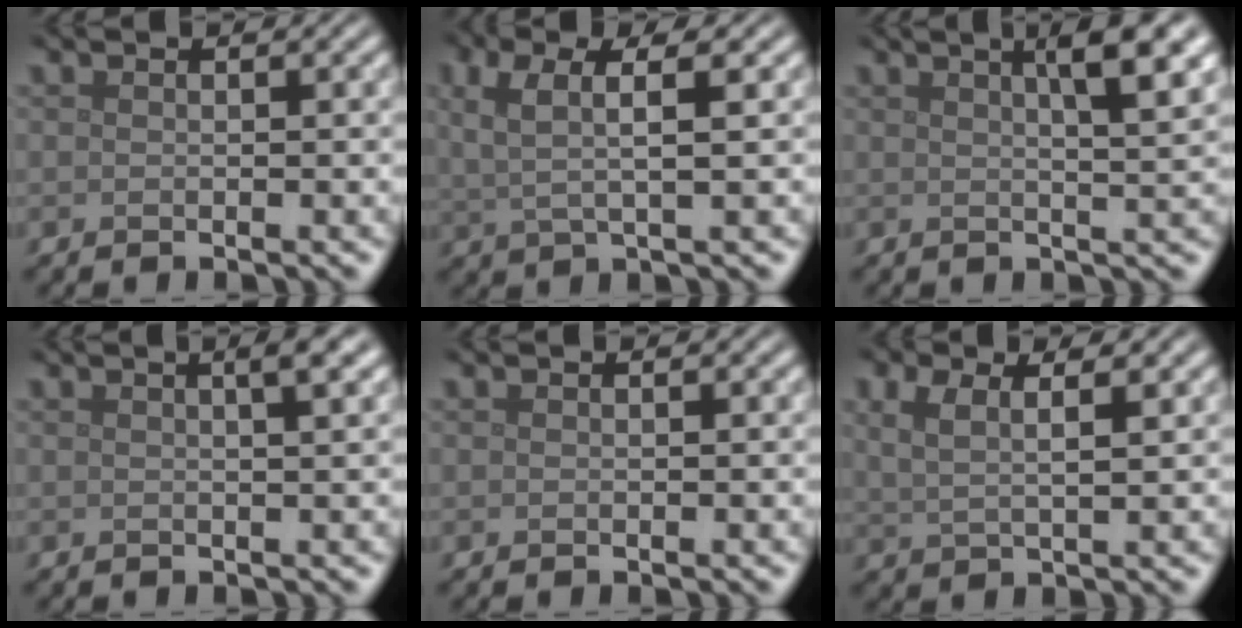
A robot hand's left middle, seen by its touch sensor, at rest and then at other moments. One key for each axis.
{"total": 3.5, "fx": 1.1, "fy": 1.0, "fz": 3.1, "tx": -0.066, "ty": 0.001, "tz": 0.022}
{"total": 5.6, "fx": 2.5, "fy": 1.5, "fz": 4.7, "tx": -0.041, "ty": 0.023, "tz": 0.020}
{"total": 2.7, "fx": 1.1, "fy": 0.8, "fz": 2.3, "tx": -0.018, "ty": 0.010, "tz": 0.000}
{"total": 0.0}
{"total": 3.4, "fx": 1.6, "fy": 1.4, "fz": 2.6, "tx": -0.043, "ty": 0.008, "tz": 0.020}